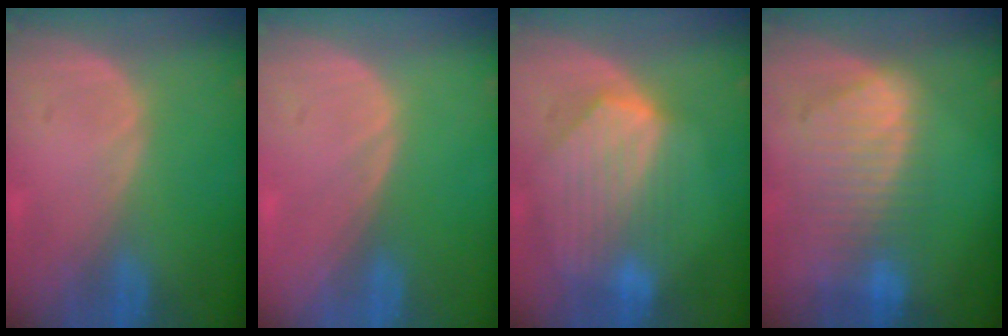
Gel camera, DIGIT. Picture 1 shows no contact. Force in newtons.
{"total": 0.0}
{"total": 8.7, "press": 7.9, "slide": 3.7}
{"total": 9.2, "press": 8.1, "slide": 4.5}